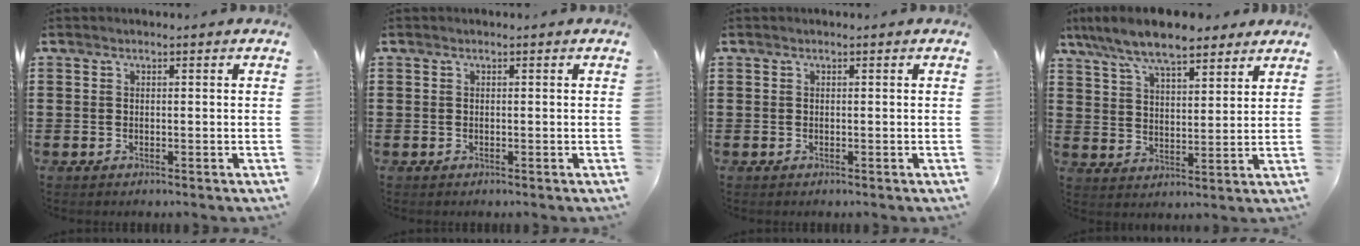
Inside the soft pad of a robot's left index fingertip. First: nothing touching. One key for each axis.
{"total": 0.0}
{"total": 0.0}
{"total": 9.0, "fx": 7.7, "fy": 2.1, "fz": 4.2, "tx": -0.107, "ty": -0.014, "tz": 0.142}